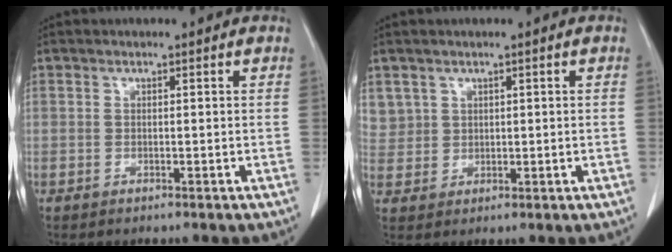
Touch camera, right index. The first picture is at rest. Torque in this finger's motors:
{"motor_torque": [0.13, 0.07, 0.13, 0.07]}